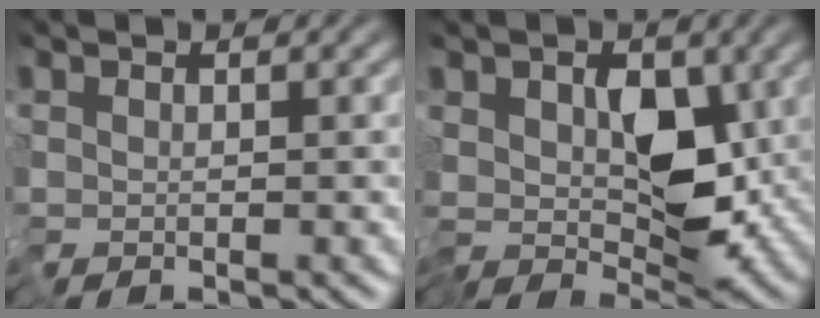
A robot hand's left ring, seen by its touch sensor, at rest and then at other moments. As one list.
[{"total": 6.0, "force": [0.2, 3.3, 5.0], "torque": [-0.077, -0.008, -0.003]}]